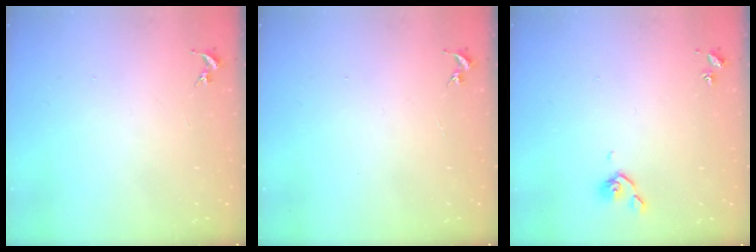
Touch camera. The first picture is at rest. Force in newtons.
{"total": 0.0}
{"total": 4.9, "press": 4.9, "slide": 0.9}